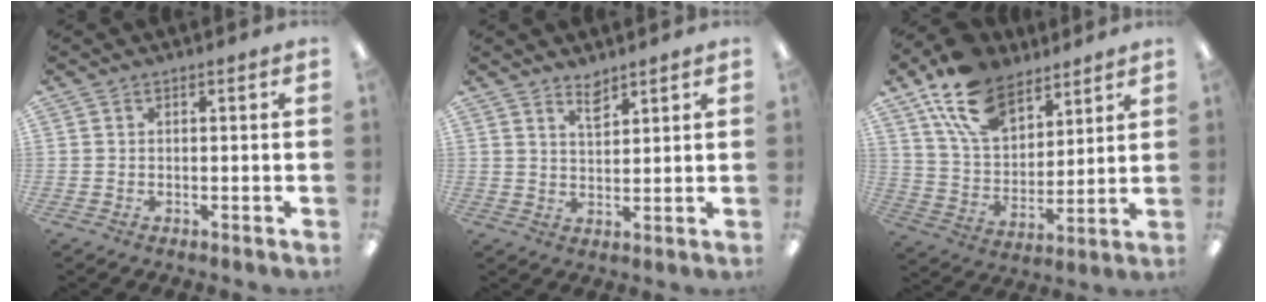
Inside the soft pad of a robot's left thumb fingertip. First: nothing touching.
{"total": 3.9, "force": [3.4, 1.2, 1.5], "torque": [-0.020, -0.018, 0.059]}
{"total": 16.5, "force": [11.1, 9.3, 7.9], "torque": [-0.159, -0.043, 0.210]}